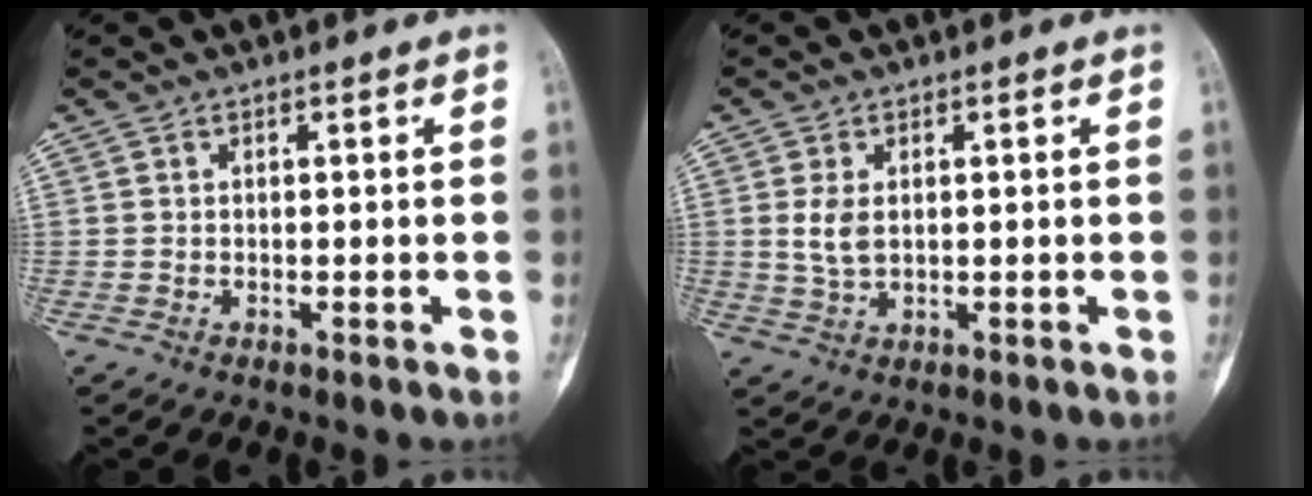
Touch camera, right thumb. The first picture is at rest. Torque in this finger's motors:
{"motor_torque": [0.85, 0.00, 0.25, -0.72, 0.07]}